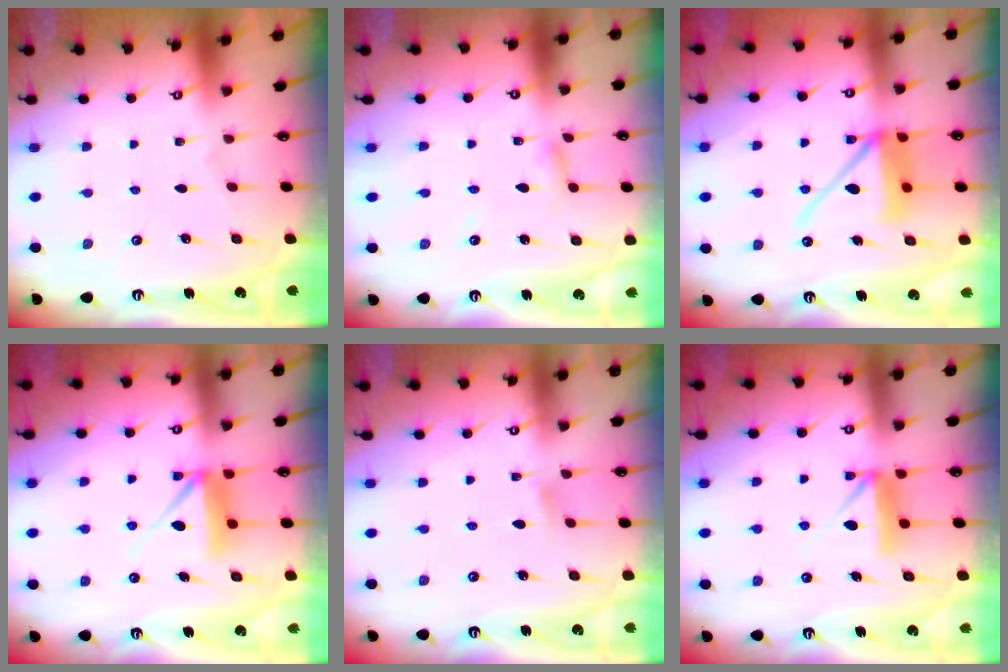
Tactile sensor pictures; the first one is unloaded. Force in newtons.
{"total": 2.8, "press": 2.7, "slide": 0.3}
{"total": 12.3, "press": 12.1, "slide": 1.9}
{"total": 10.0, "press": 10.0, "slide": 0.3}
{"total": 3.6, "press": 3.6, "slide": 0.5}
{"total": 8.3, "press": 8.3, "slide": 0.5}